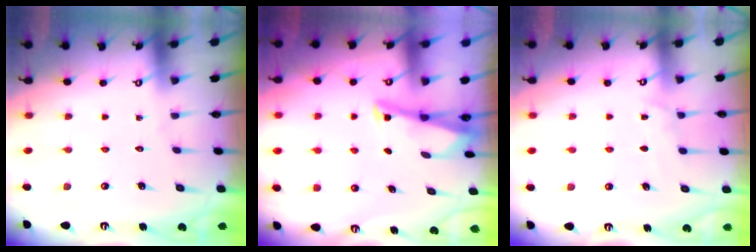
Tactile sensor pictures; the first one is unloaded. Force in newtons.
{"total": 2.9, "press": 2.9, "slide": 0.4}
{"total": 5.7, "press": 5.7, "slide": 0.6}